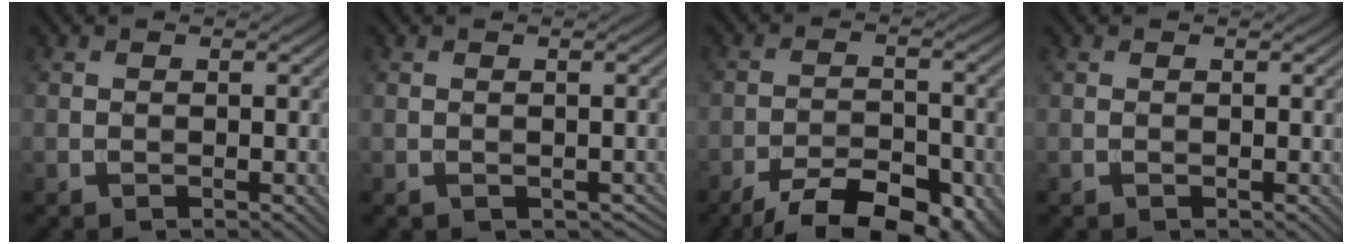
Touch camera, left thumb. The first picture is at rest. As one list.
[{"total": 1.1, "force": [-0.3, 0.9, 0.5], "torque": [-0.013, -0.010, -0.003]}, {"total": 10.5, "force": [-7.6, 3.8, 6.1], "torque": [-0.093, -0.004, -0.121]}, {"total": 0.0}]